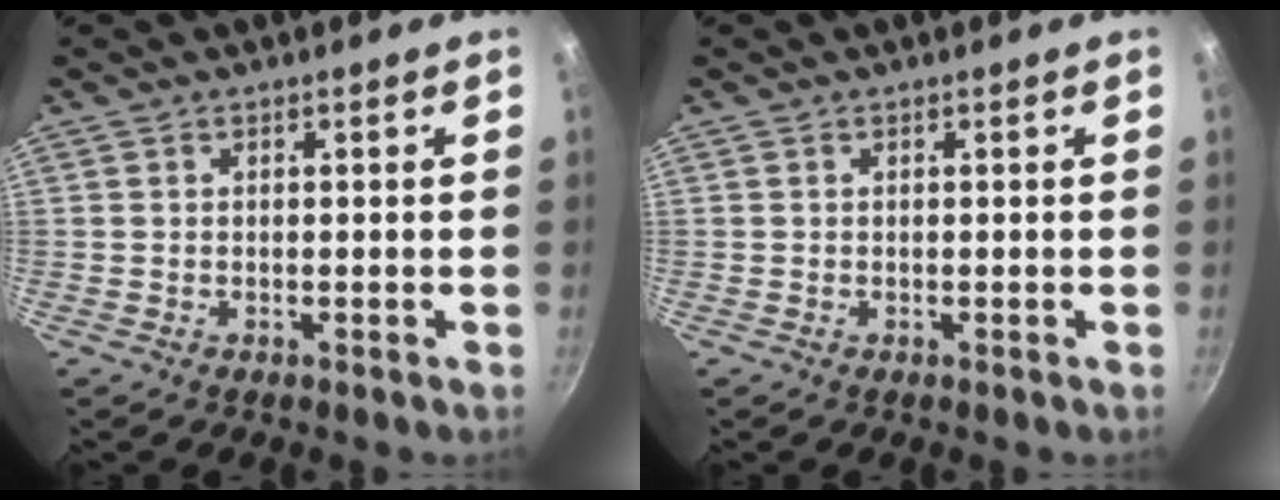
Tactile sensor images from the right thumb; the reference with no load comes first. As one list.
[{"total": 0.0}]